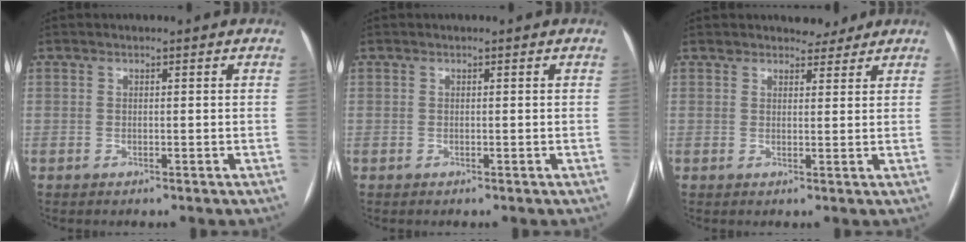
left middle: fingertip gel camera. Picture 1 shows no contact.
{"total": 0.0}
{"total": 2.9, "force": [2.6, 1.2, 0.1], "torque": [0.002, -0.003, 0.034]}